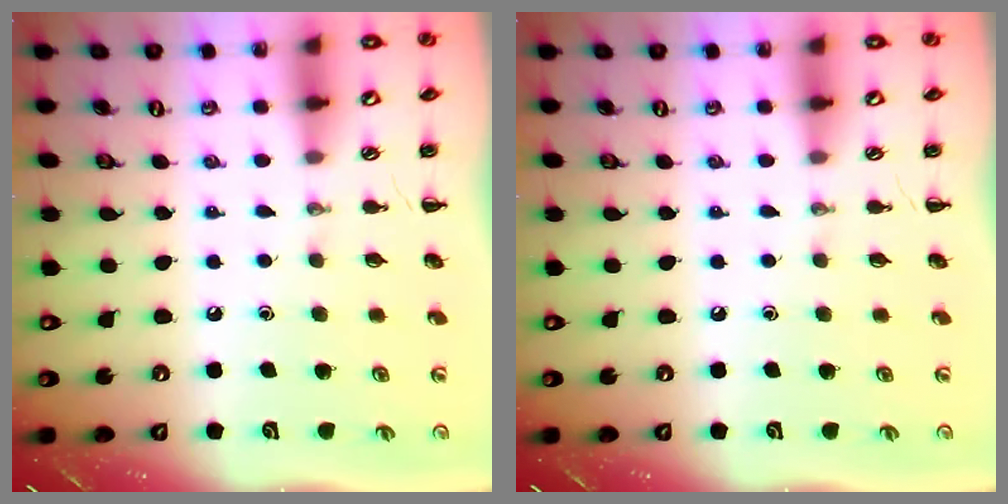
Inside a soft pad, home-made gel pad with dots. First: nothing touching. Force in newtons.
{"total": 0.0}